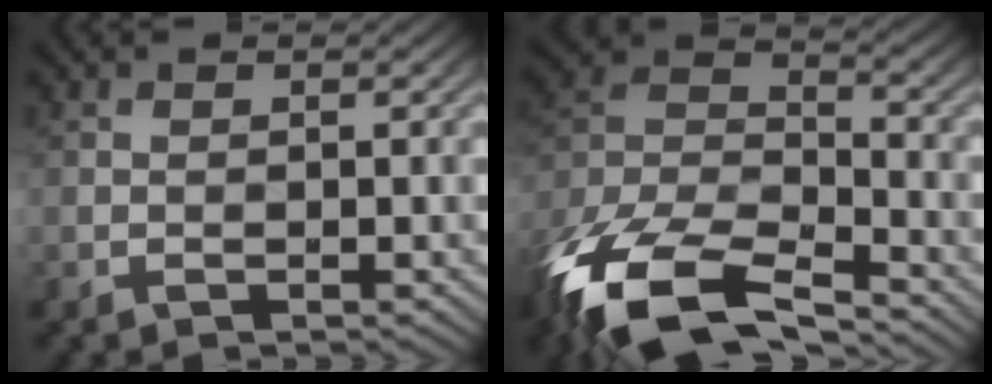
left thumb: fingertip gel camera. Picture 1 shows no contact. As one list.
[{"total": 17.1, "force": [-11.4, 8.2, 9.7], "torque": [-0.269, -0.046, -0.186]}]